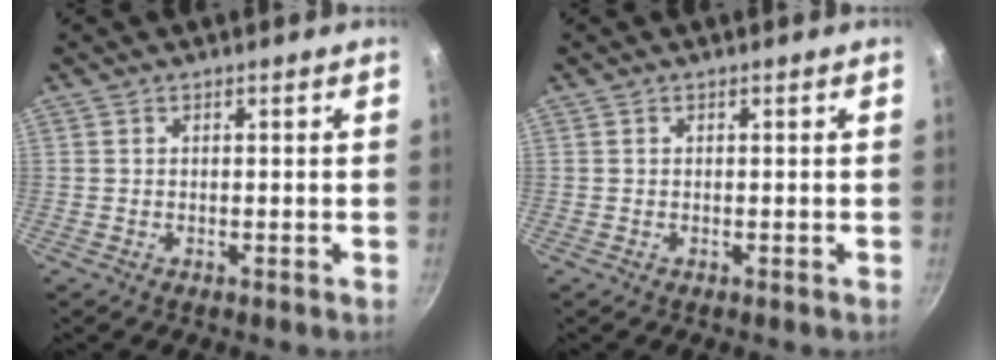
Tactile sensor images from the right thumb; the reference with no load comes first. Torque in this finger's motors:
{"motor_torque": [-0.07, 0.08, 0.00, 0.00, 0.00]}